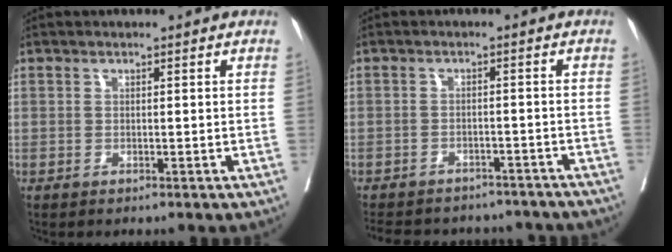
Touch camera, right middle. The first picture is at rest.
{"total": 17.5, "force": [-15.5, 6.2, 5.4], "torque": [-0.139, -0.003, -0.187]}